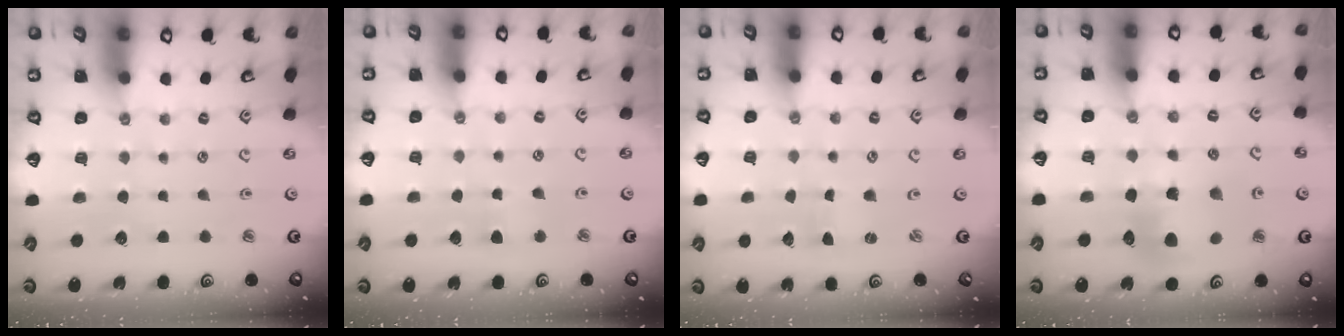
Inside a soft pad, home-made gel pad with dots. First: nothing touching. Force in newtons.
{"total": 3.3, "press": 3.2, "slide": 0.7}
{"total": 0.0}
{"total": 9.0, "press": 8.9, "slide": 1.1}